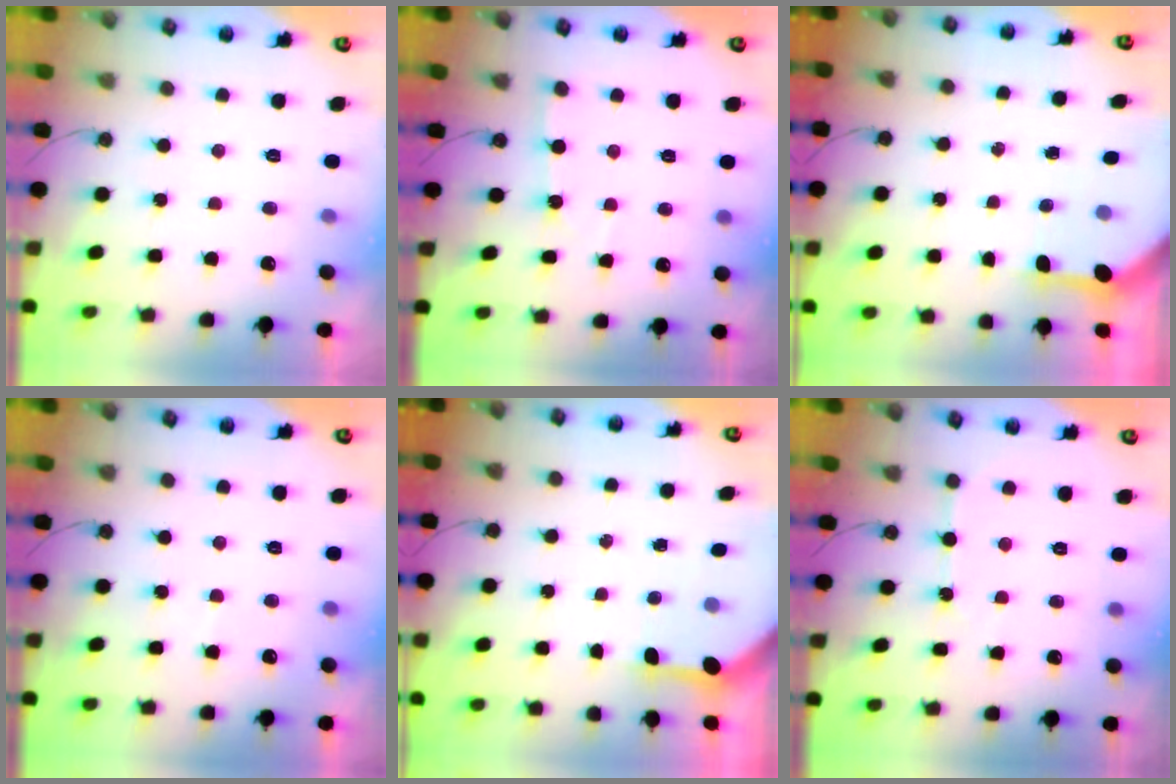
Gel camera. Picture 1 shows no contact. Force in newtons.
{"total": 1.4, "press": 1.4, "slide": 0.2}
{"total": 3.4, "press": 3.4, "slide": 0.3}
{"total": 3.2, "press": 3.1, "slide": 0.5}
{"total": 3.4, "press": 3.4, "slide": 0.4}
{"total": 3.8, "press": 3.8, "slide": 0.4}